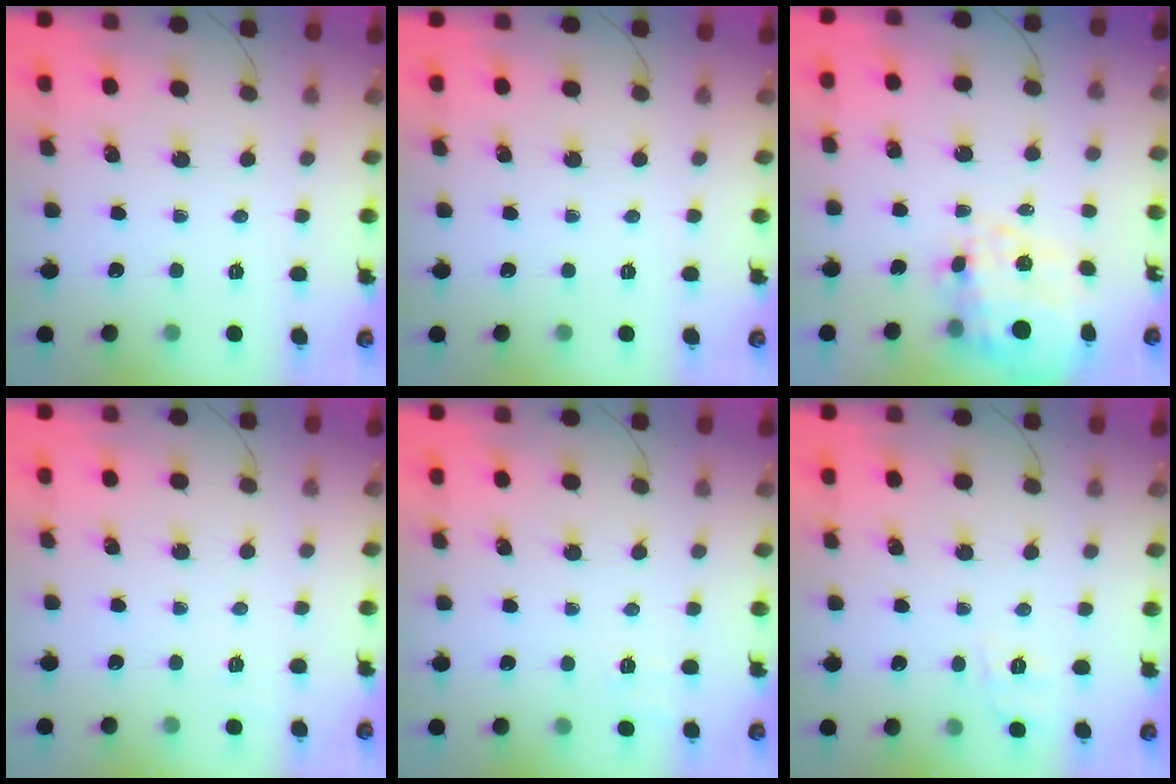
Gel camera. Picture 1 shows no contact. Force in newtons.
{"total": 0.0}
{"total": 7.5, "press": 6.9, "slide": 2.9}
{"total": 6.7, "press": 6.4, "slide": 1.8}
{"total": 7.2, "press": 6.9, "slide": 2.0}
{"total": 5.9, "press": 5.6, "slide": 1.9}